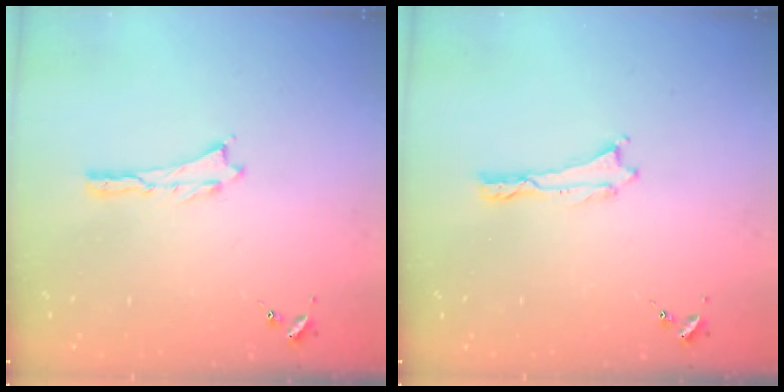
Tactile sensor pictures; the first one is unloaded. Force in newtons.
{"total": 0.0}